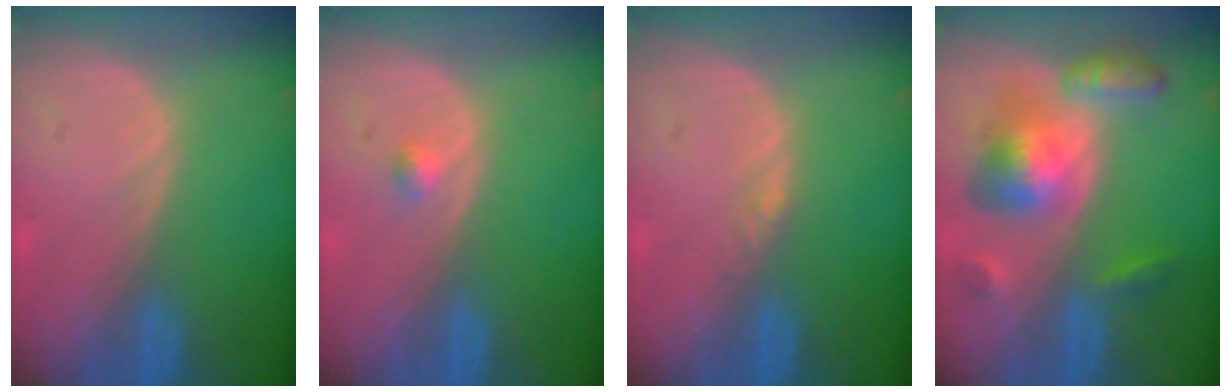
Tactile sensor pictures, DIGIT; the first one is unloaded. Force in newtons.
{"total": 1.2, "press": 1.1, "slide": 0.6}
{"total": 1.0, "press": 0.8, "slide": 0.6}
{"total": 8.3, "press": 8.2, "slide": 0.7}